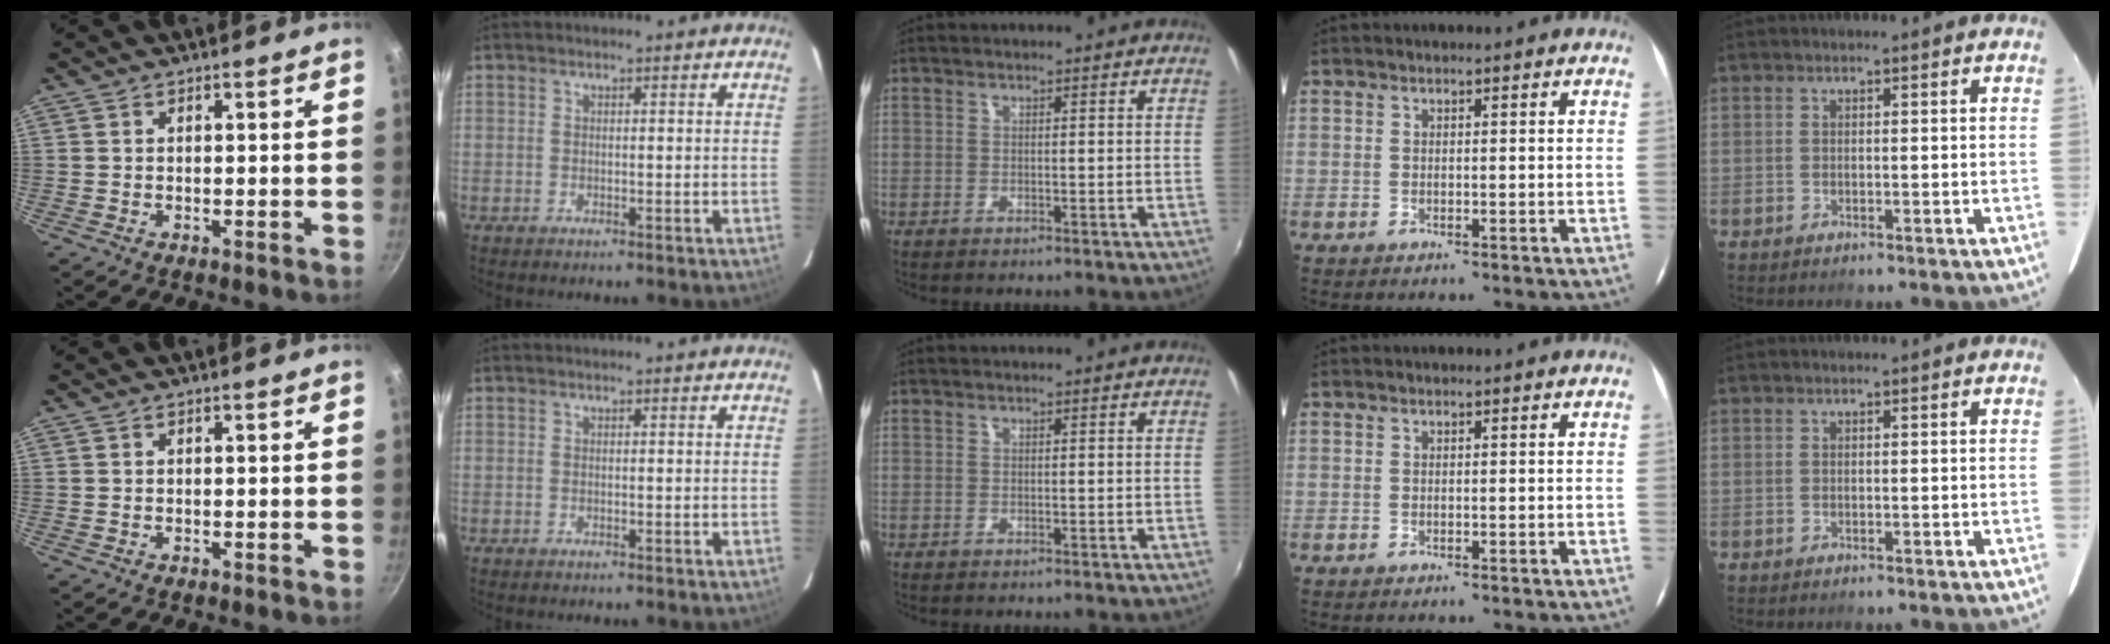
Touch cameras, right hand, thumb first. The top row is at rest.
{}